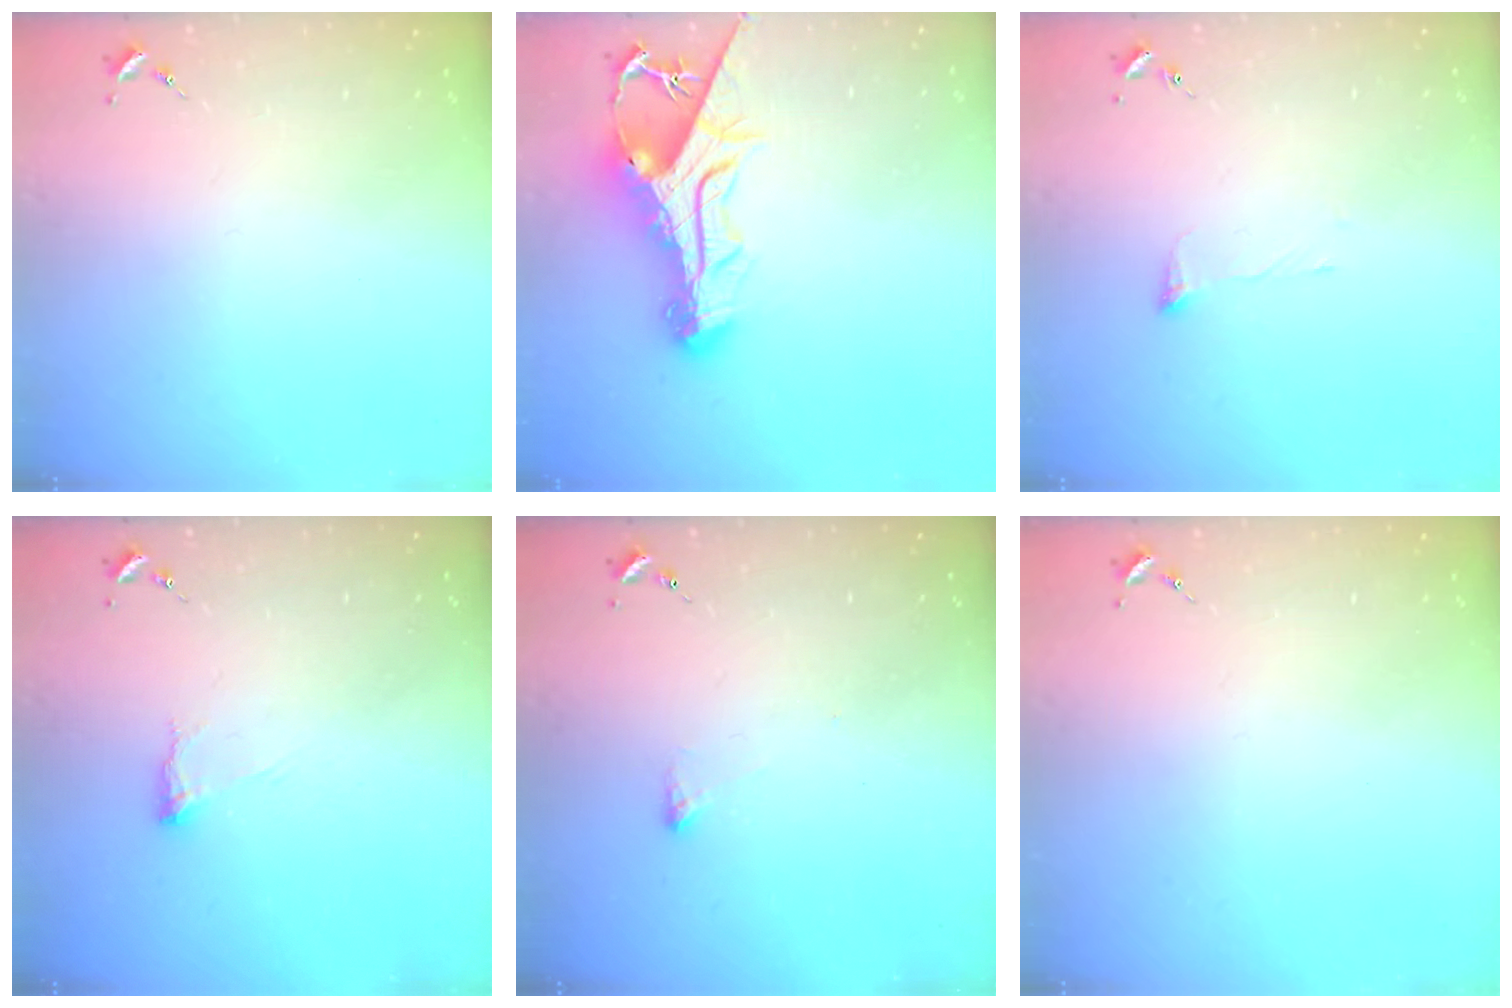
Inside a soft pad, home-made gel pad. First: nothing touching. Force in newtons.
{"total": 14.6, "press": 14.5, "slide": 1.8}
{"total": 3.6, "press": 3.6, "slide": 0.5}
{"total": 5.1, "press": 5.1, "slide": 0.8}
{"total": 2.4, "press": 2.4, "slide": 0.5}
{"total": 0.0}